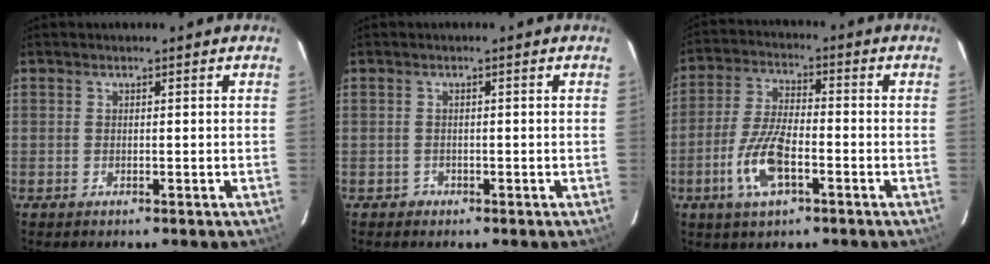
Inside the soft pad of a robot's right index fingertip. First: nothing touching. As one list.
[{"total": 1.2, "force": [-0.7, 1.0, -0.1], "torque": [0.002, 0.004, -0.008]}, {"total": 10.0, "force": [-4.1, 3.7, 8.3], "torque": [-0.179, -0.002, -0.078]}]